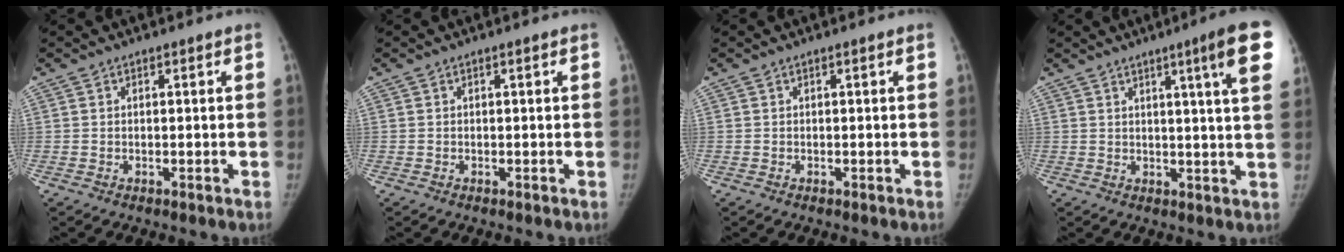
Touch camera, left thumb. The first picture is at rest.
{"total": 0.0}
{"total": 0.0}
{"total": 10.1, "force": [4.9, -0.1, 8.9], "torque": [-0.114, -0.022, 0.055]}